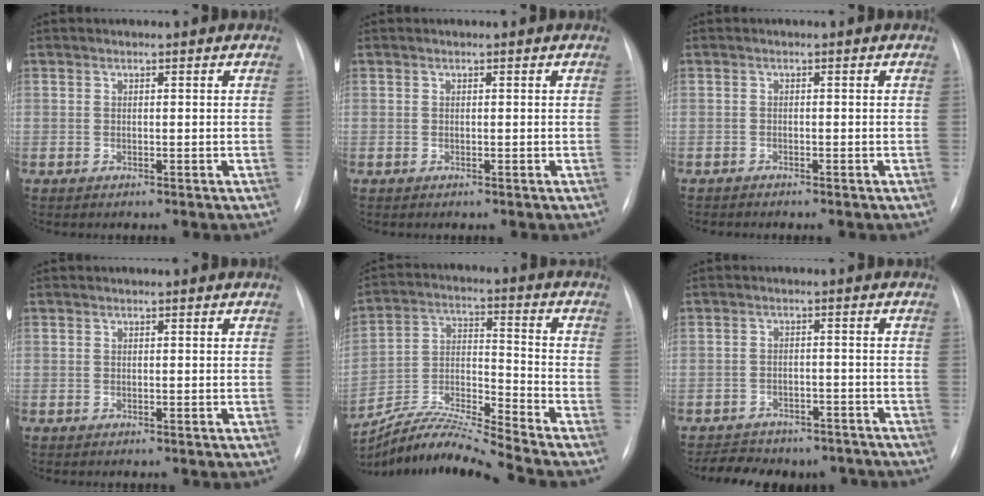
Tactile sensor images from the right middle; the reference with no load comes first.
{"total": 0.0}
{"total": 0.7, "force": [-0.7, 0.1, 0.1], "torque": [-0.004, -0.001, -0.014]}
{"total": 0.0}
{"total": 11.8, "force": [-11.2, -2.2, 3.1], "torque": [-0.059, 0.005, -0.209]}
{"total": 11.9, "force": [-10.1, 5.4, 3.2], "torque": [-0.056, 0.014, -0.121]}